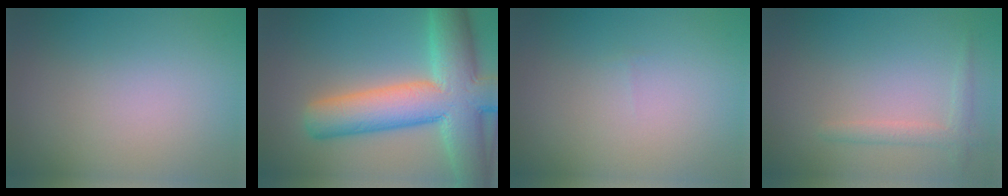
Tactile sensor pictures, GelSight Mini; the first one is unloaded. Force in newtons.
{"total": 11.8, "press": 11.8, "slide": 0.7}
{"total": 0.0}
{"total": 1.7, "press": 1.6, "slide": 0.1}